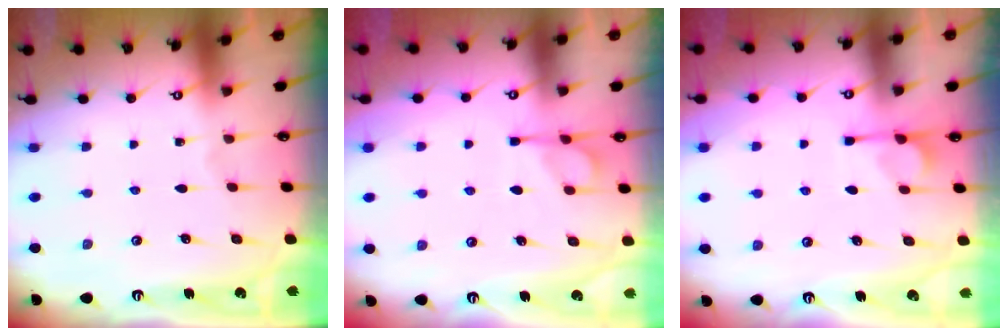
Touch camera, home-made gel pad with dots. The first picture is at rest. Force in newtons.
{"total": 2.8, "press": 2.6, "slide": 1.2}
{"total": 1.2, "press": 0.3, "slide": 1.1}